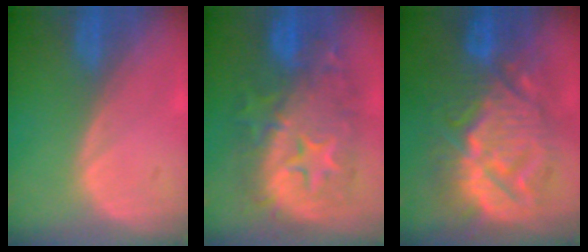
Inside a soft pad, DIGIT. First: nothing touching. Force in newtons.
{"total": 12.6, "press": 12.5, "slide": 1.2}
{"total": 13.4, "press": 13.3, "slide": 1.4}